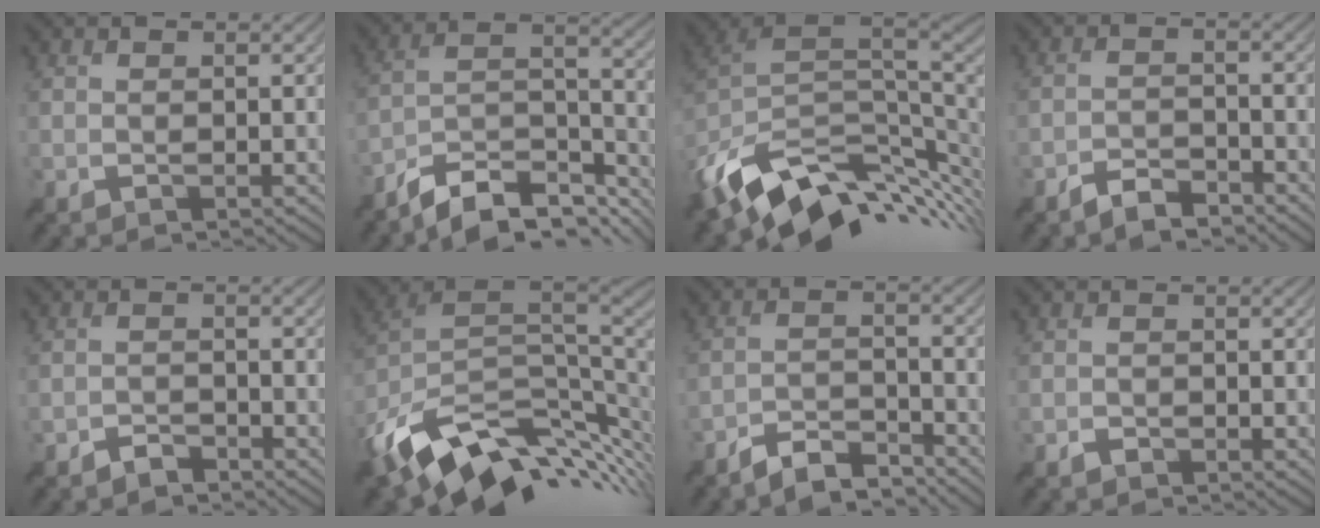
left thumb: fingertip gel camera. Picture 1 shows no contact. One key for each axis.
{"total": 11.6, "fx": -9.5, "fy": 3.3, "fz": 5.8, "tx": -0.099, "ty": 0.001, "tz": -0.177}
{"total": 14.2, "fx": -4.6, "fy": 8.6, "fz": 10.3, "tx": -0.217, "ty": -0.030, "tz": -0.067}
{"total": 3.6, "fx": -3.2, "fy": 1.0, "fz": 1.4, "tx": -0.022, "ty": 0.001, "tz": -0.066}
{"total": 1.8, "fx": -1.7, "fy": 0.6, "fz": 0.3, "tx": 0.002, "ty": 0.002, "tz": -0.036}
{"total": 15.1, "fx": -4.4, "fy": 9.2, "fz": 11.2, "tx": -0.241, "ty": -0.032, "tz": -0.061}
{"total": 5.4, "fx": -4.9, "fy": 1.2, "fz": 1.9, "tx": -0.034, "ty": -0.004, "tz": -0.097}
{"total": 0.8, "fx": -0.7, "fy": 0.4, "fz": 0.0, "tx": 0.007, "ty": -0.003, "tz": -0.013}